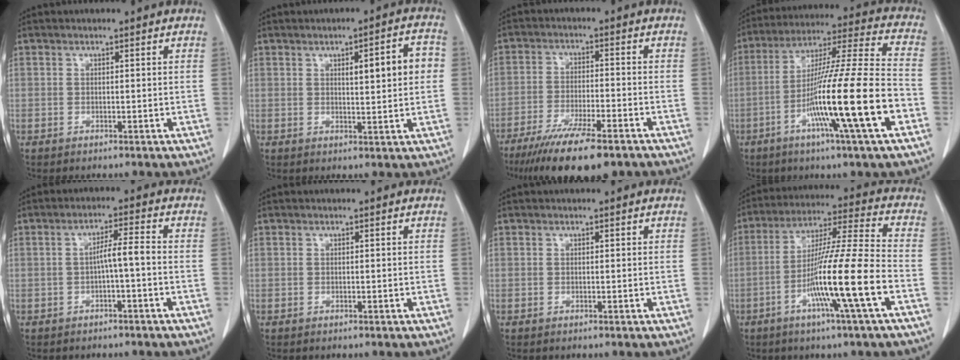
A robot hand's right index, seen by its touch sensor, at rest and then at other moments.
{"total": 6.7, "force": [1.2, 1.2, 6.5], "torque": [-0.090, 0.015, 0.018]}
{"total": 14.2, "force": [-10.4, 2.5, 9.4], "torque": [-0.152, -0.032, -0.166]}
{"total": 20.1, "force": [-7.1, -0.8, 18.8], "torque": [-0.323, -0.016, -0.130]}
{"total": 3.6, "force": [-0.8, 0.0, 3.5], "torque": [-0.057, 0.011, -0.013]}
{"total": 0.0}
{"total": 0.0}
{"total": 14.8, "force": [-5.3, -1.5, 13.8], "torque": [-0.251, -0.006, -0.100]}